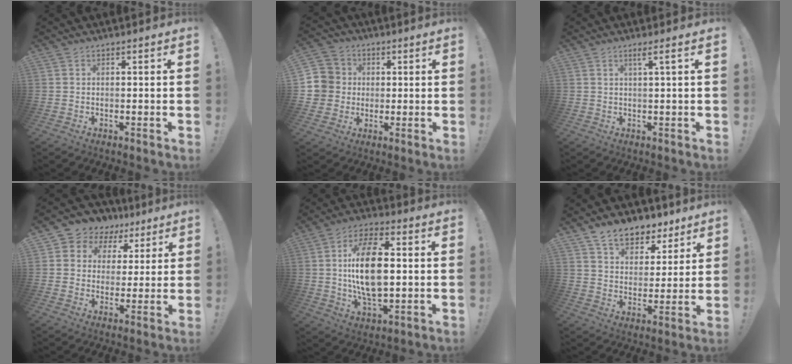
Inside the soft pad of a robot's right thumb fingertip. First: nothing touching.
{"total": 8.5, "force": [0.4, 8.3, 1.8], "torque": [-0.031, 0.009, 0.017]}
{"total": 3.3, "force": [1.4, -0.3, 3.0], "torque": [-0.049, -0.002, 0.018]}
{"total": 7.0, "force": [3.2, 6.1, 1.4], "torque": [-0.021, -0.026, 0.065]}
{"total": 17.2, "force": [1.3, 9.2, 14.5], "torque": [-0.255, -0.002, 0.017]}
{"total": 10.4, "force": [7.8, 5.9, 3.5], "torque": [-0.056, -0.053, 0.147]}